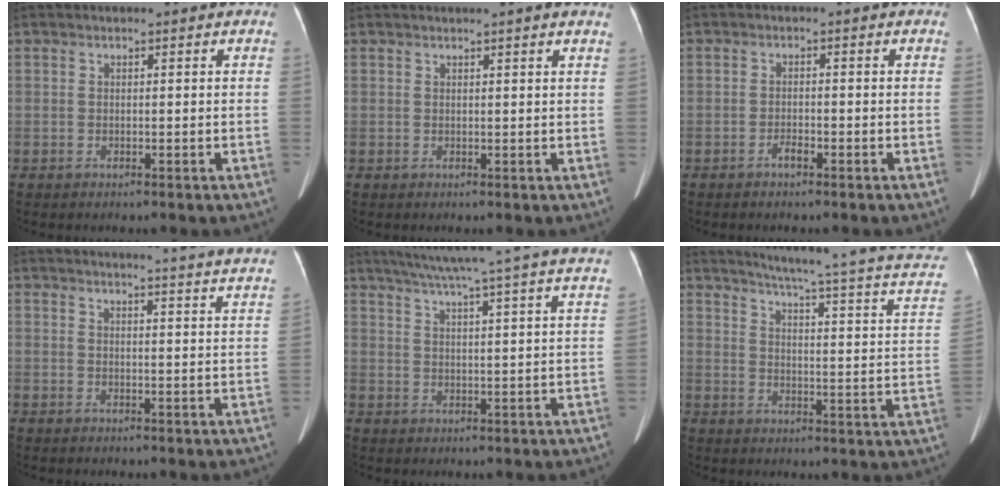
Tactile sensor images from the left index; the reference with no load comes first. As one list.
[{"total": 2.1, "force": [1.7, -0.6, 1.2], "torque": [-0.020, 0.004, 0.023]}, {"total": 1.4, "force": [-1.2, 0.3, 0.7], "torque": [-0.015, -0.002, -0.020]}, {"total": 19.8, "force": [19.0, -0.7, 5.3], "torque": [-0.071, -0.076, 0.205]}, {"total": 24.7, "force": [21.8, -0.9, 11.8], "torque": [-0.190, -0.024, 0.271]}, {"total": 21.3, "force": [18.6, -0.9, 10.4], "torque": [-0.152, -0.076, 0.212]}]